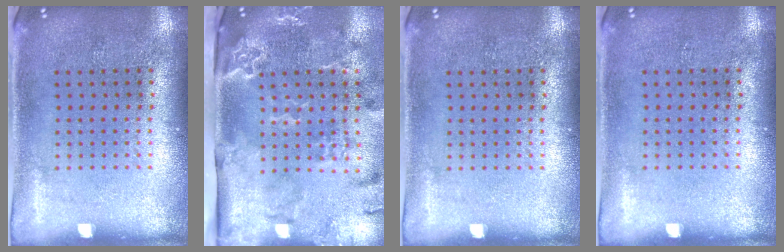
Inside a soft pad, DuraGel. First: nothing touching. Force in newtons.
{"total": 3.3, "press": 2.4, "slide": 2.2}
{"total": 0.0}
{"total": 0.0}